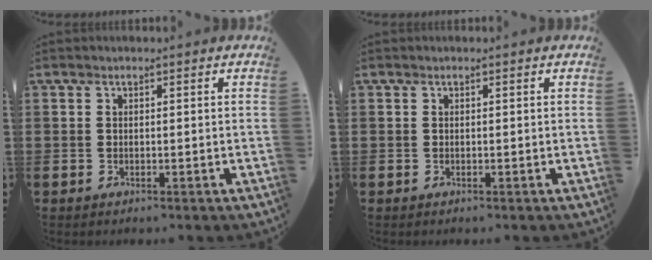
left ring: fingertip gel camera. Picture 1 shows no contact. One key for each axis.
{"total": 0.0}